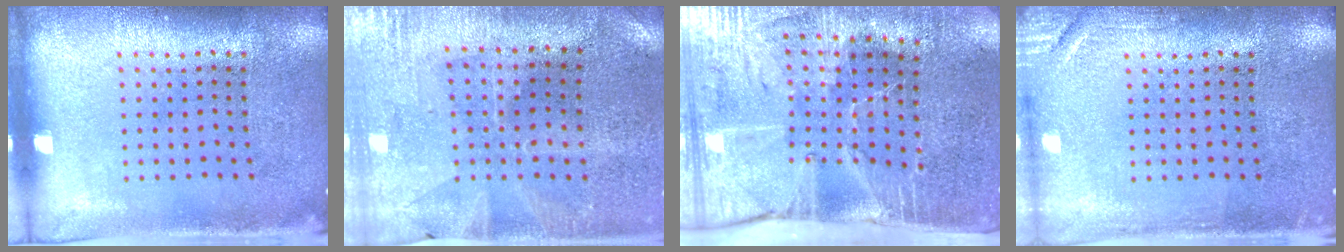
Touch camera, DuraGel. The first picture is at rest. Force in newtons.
{"total": 0.5, "press": 0.3, "slide": 0.4}
{"total": 4.4, "press": 3.7, "slide": 2.4}
{"total": 1.7, "press": 1.7, "slide": 0.2}